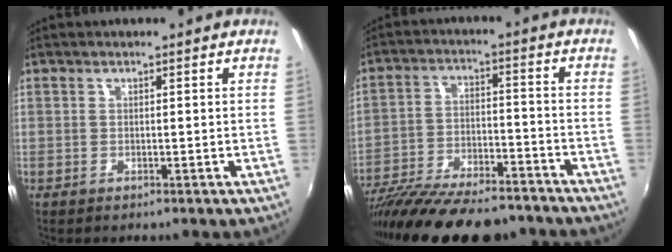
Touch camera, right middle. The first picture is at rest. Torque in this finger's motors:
{"motor_torque": [1.02, -1.12, 0.93, 0.21]}